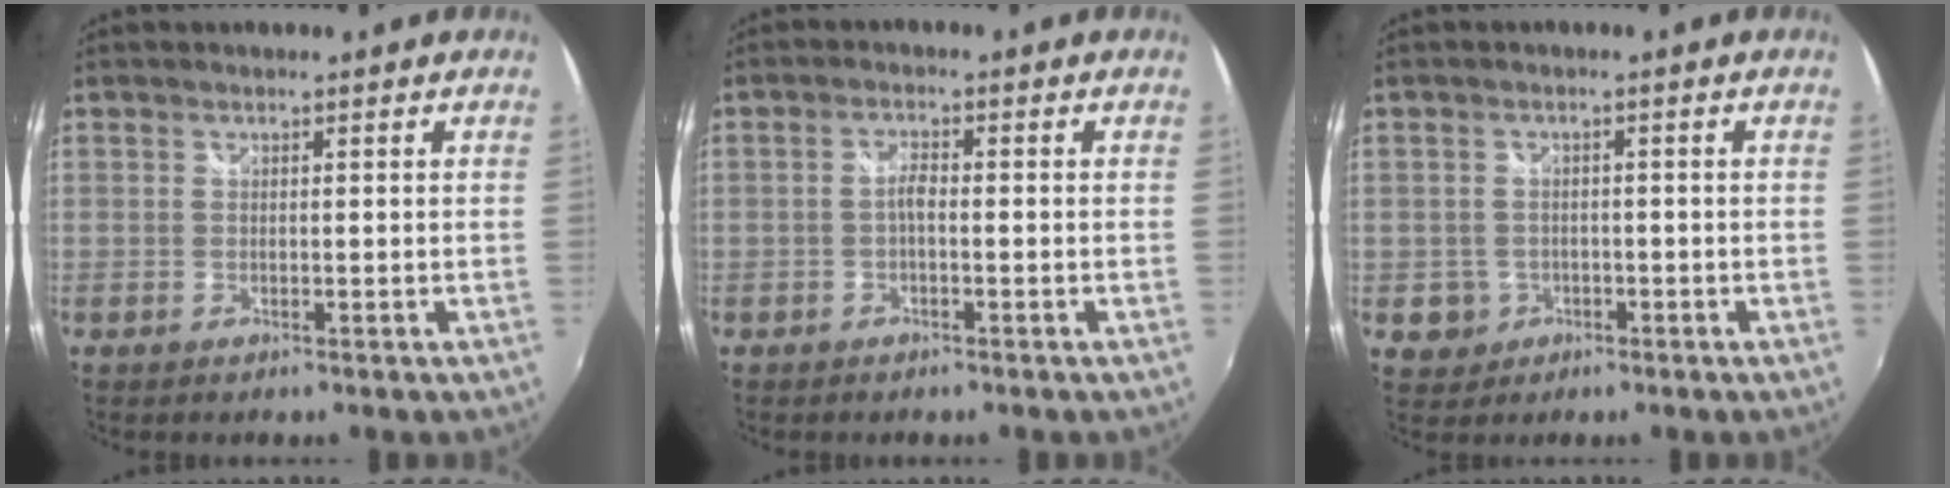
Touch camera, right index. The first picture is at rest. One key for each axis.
{"total": 1.9, "fx": -0.7, "fy": 0.6, "fz": 1.6, "tx": -0.035, "ty": 0.006, "tz": -0.016}
{"total": 4.0, "fx": -1.1, "fy": 3.8, "fz": 0.5, "tx": -0.020, "ty": 0.009, "tz": -0.010}